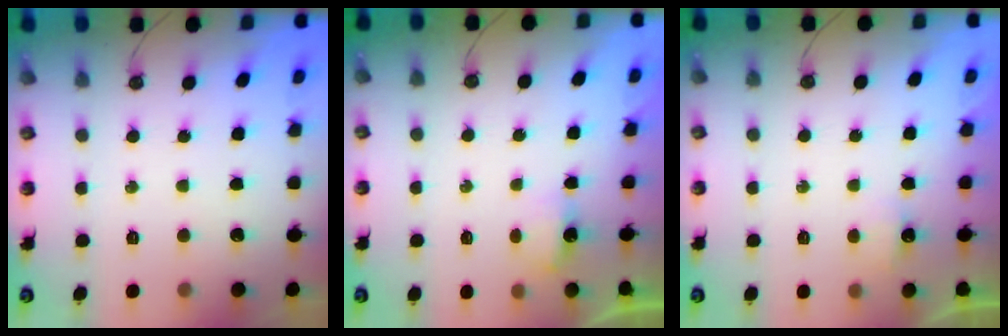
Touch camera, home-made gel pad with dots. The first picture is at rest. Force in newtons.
{"total": 5.5, "press": 2.6, "slide": 4.9}
{"total": 2.5, "press": 2.4, "slide": 0.5}